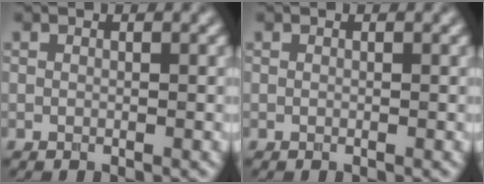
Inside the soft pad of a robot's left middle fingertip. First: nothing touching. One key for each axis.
{"total": 0.0}